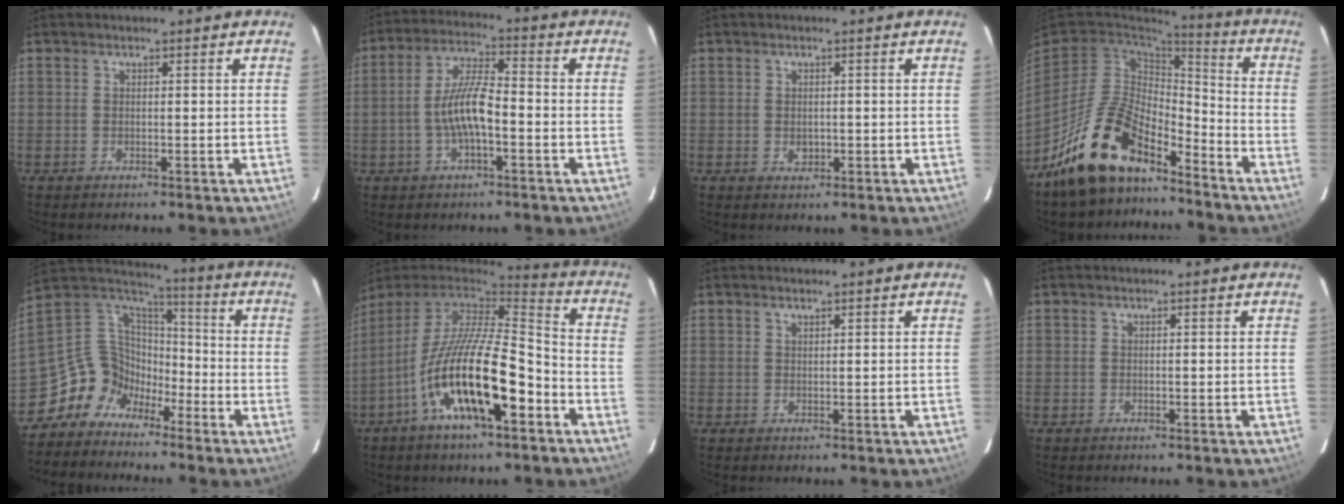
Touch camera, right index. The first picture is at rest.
{"total": 8.5, "force": [-2.3, 2.2, 7.9], "torque": [-0.161, 0.011, -0.043]}
{"total": 1.7, "force": [-0.3, 1.4, 1.0], "torque": [-0.014, 0.002, -0.003]}
{"total": 16.2, "force": [-11.9, 6.9, 8.5], "torque": [-0.179, 0.010, -0.210]}
{"total": 11.9, "force": [-8.4, 8.0, 2.9], "torque": [-0.077, 0.038, -0.166]}
{"total": 19.9, "force": [-8.6, 5.8, 17.0], "torque": [-0.306, -0.020, -0.158]}
{"total": 0.6, "force": [0.5, 0.1, 0.2], "torque": [-0.003, 0.001, 0.010]}
{"total": 0.0}